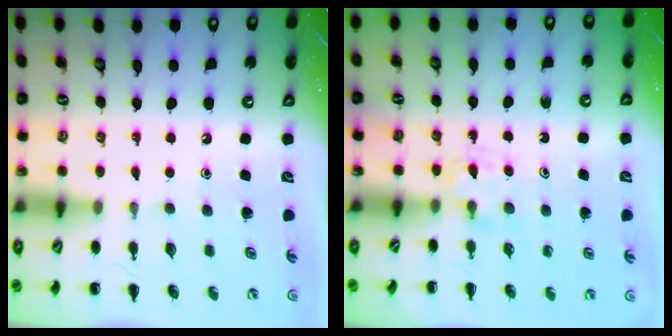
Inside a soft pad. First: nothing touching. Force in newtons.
{"total": 3.8, "press": 3.6, "slide": 1.3}